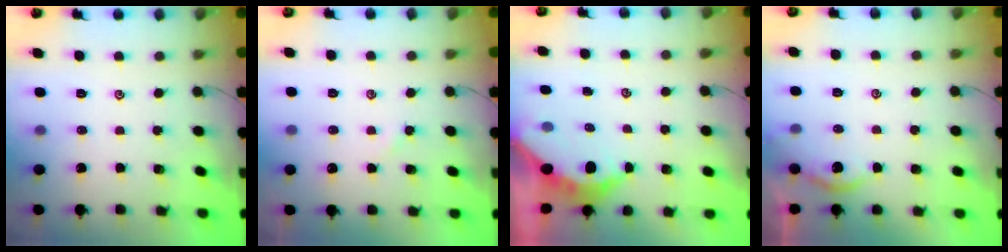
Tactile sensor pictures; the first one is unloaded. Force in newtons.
{"total": 2.5, "press": 2.5, "slide": 0.4}
{"total": 4.4, "press": 4.4, "slide": 0.5}
{"total": 1.8, "press": 1.8, "slide": 0.3}